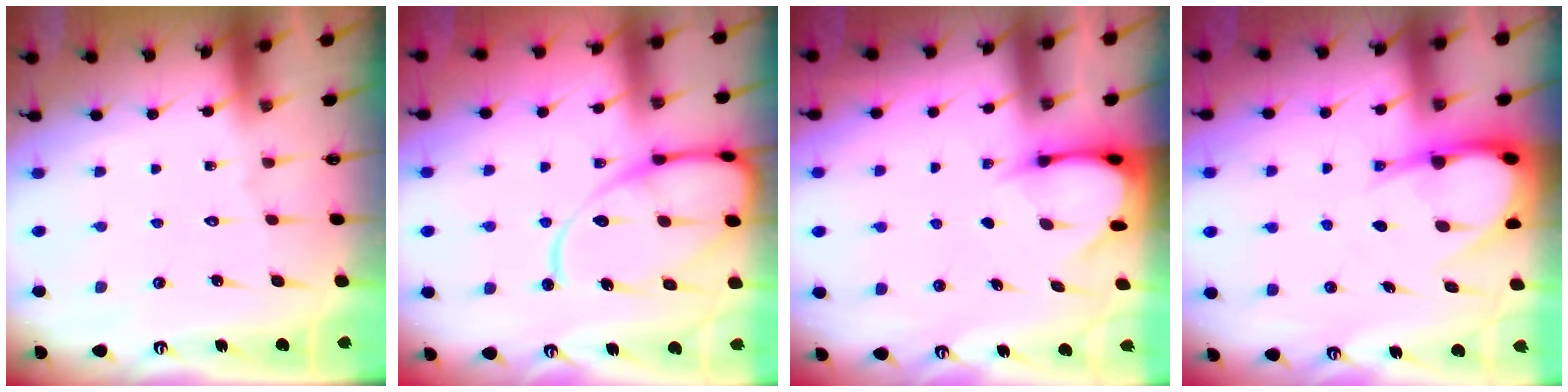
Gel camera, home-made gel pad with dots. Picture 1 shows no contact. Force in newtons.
{"total": 13.8, "press": 13.7, "slide": 1.5}
{"total": 3.8, "press": 3.8, "slide": 0.4}
{"total": 8.8, "press": 8.8, "slide": 0.9}